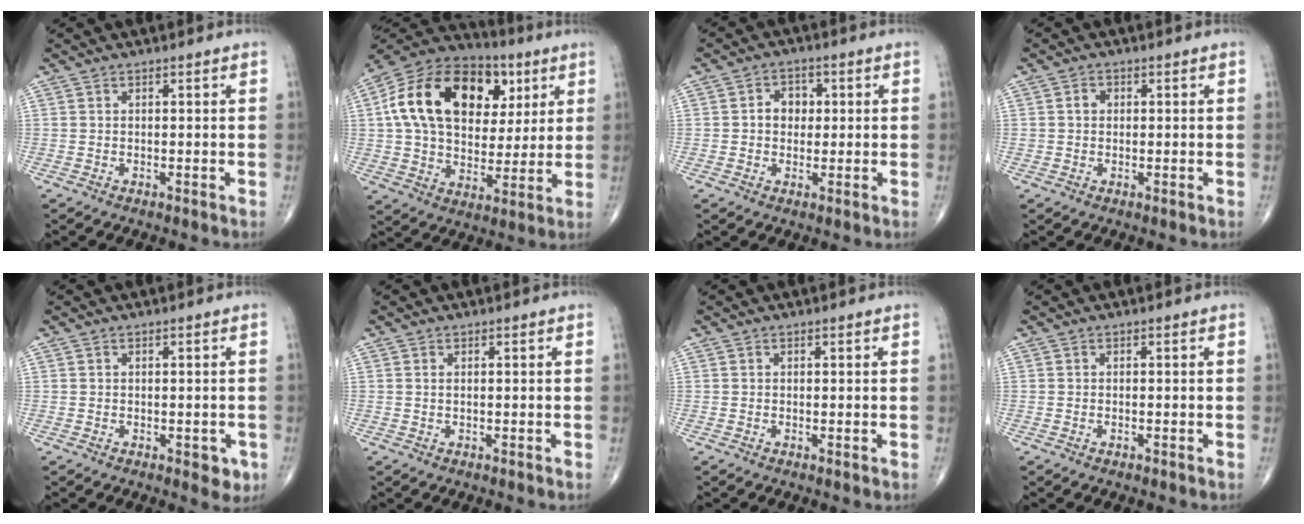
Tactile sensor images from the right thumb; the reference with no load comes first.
{"total": 24.6, "force": [6.7, 16.4, 17.0], "torque": [-0.279, 0.014, 0.107]}
{"total": 4.4, "force": [0.4, 3.7, 2.5], "torque": [-0.013, 0.009, 0.000]}
{"total": 1.8, "force": [0.2, 1.6, 0.8], "torque": [-0.007, 0.005, 0.002]}
{"total": 3.1, "force": [-1.0, 1.8, 2.3], "torque": [-0.010, 0.000, -0.009]}
{"total": 0.5, "force": [0.1, 0.2, 0.4], "torque": [-0.008, 0.001, 0.002]}
{"total": 0.0}
{"total": 0.5, "force": [-0.2, 0.2, 0.4], "torque": [-0.010, 0.001, -0.004]}